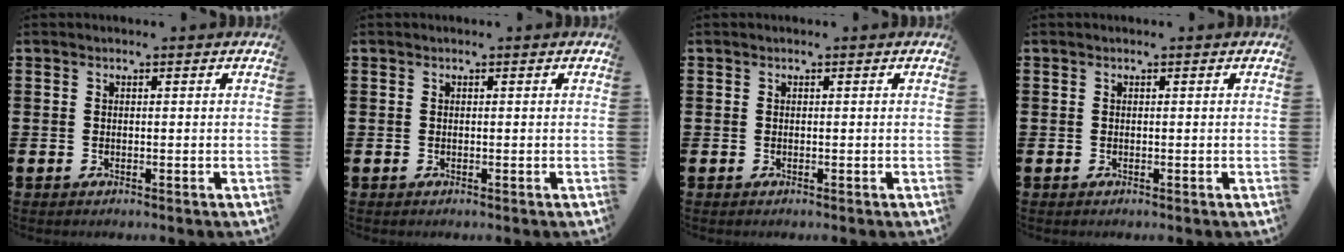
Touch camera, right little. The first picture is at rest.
{"total": 0.0}
{"total": 0.0}
{"total": 0.0}